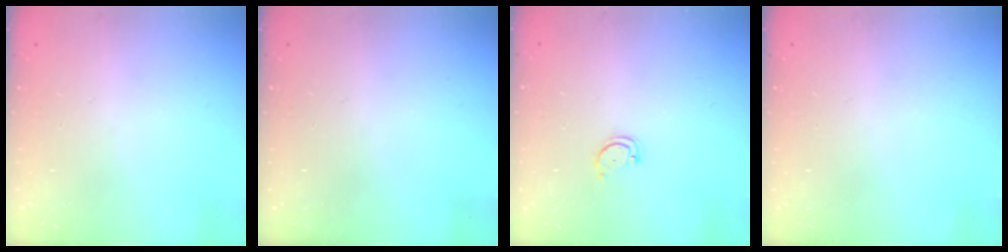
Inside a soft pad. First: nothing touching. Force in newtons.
{"total": 0.0}
{"total": 2.8, "press": 2.8, "slide": 0.3}
{"total": 0.0}